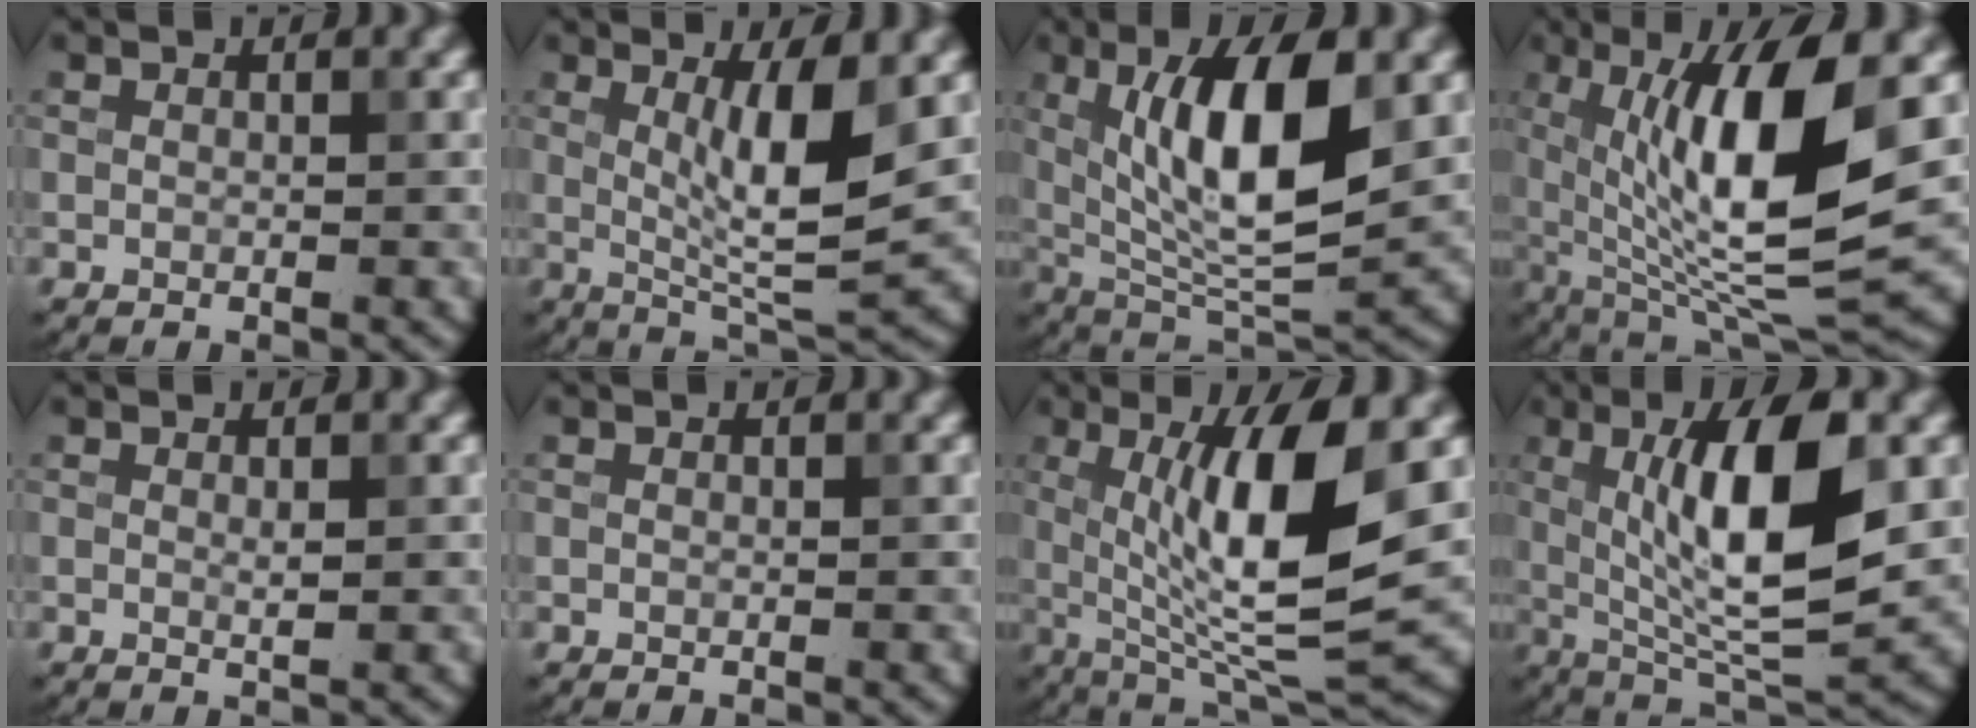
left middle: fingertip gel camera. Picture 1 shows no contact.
{"total": 6.6, "force": [1.2, 1.3, 6.3], "torque": [-0.105, -0.015, 0.025]}
{"total": 10.3, "force": [2.4, 3.4, 9.4], "torque": [-0.153, -0.005, 0.045]}
{"total": 11.9, "force": [1.6, 3.1, 11.4], "torque": [-0.183, -0.009, 0.035]}
{"total": 0.7, "force": [0.2, 0.1, 0.7], "torque": [-0.011, -0.001, 0.002]}
{"total": 0.0}
{"total": 10.8, "force": [1.5, 2.6, 10.4], "torque": [-0.162, -0.009, 0.035]}
{"total": 10.8, "force": [1.7, 3.1, 10.2], "torque": [-0.155, -0.001, 0.031]}